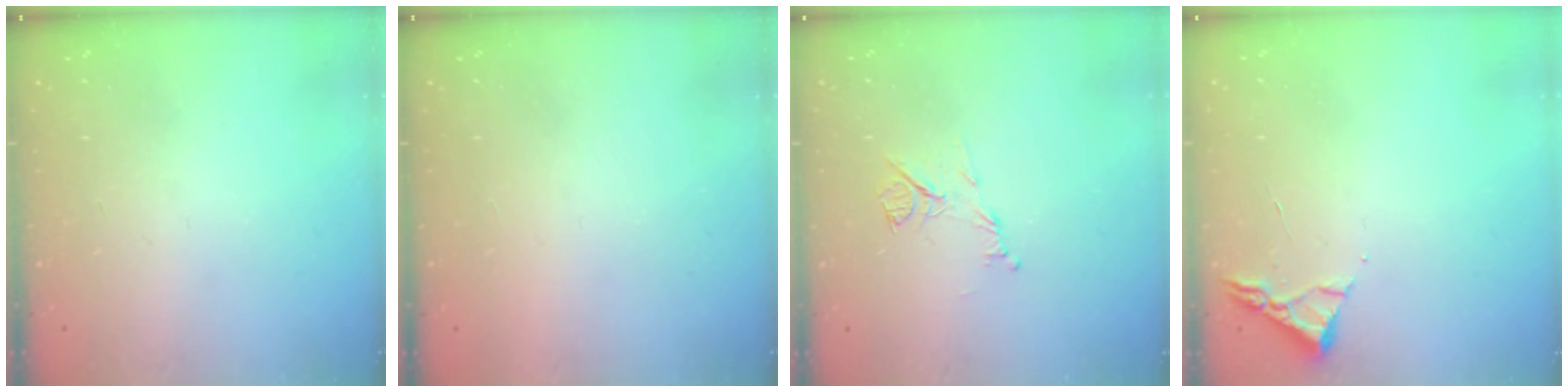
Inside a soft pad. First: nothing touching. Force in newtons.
{"total": 1.6, "press": 1.6, "slide": 0.1}
{"total": 7.2, "press": 7.1, "slide": 0.8}
{"total": 3.0, "press": 2.9, "slide": 0.4}